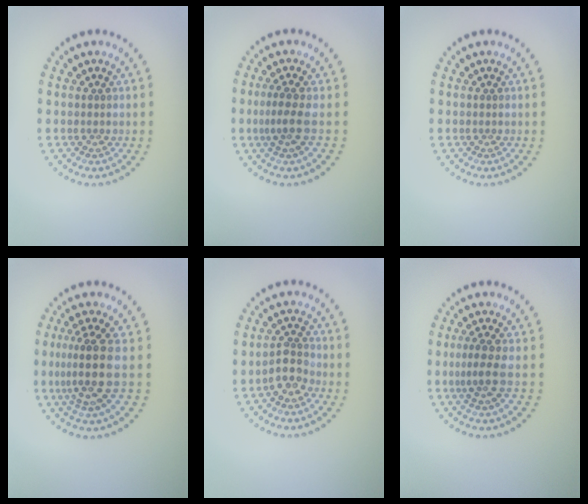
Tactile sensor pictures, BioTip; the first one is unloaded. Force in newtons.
{"total": 2.3, "press": 1.5, "slide": 1.7}
{"total": 0.0}
{"total": 4.1, "press": 3.0, "slide": 2.8}
{"total": 2.5, "press": 2.2, "slide": 1.1}
{"total": 2.3, "press": 1.5, "slide": 1.7}